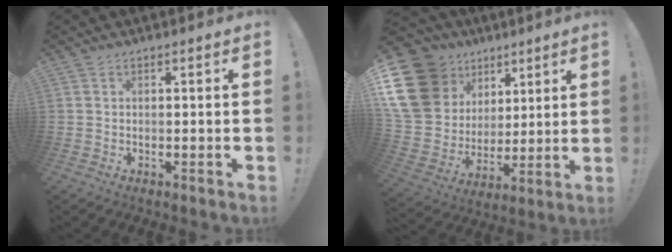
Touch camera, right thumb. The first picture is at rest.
{"total": 21.3, "force": [9.5, 16.4, 9.7], "torque": [-0.173, -0.055, 0.212]}